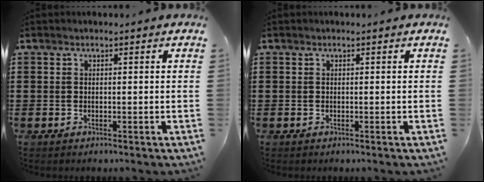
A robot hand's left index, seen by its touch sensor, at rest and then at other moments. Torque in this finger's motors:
{"motor_torque": [0.02, -0.02, 0.02, 0.00]}